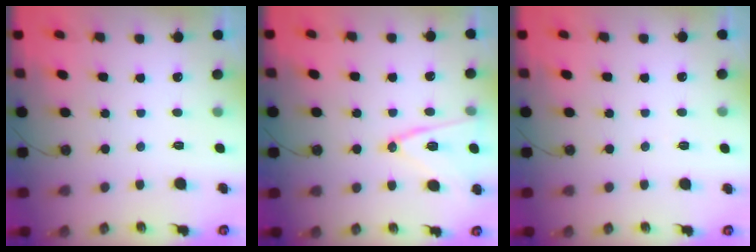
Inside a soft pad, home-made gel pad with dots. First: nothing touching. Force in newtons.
{"total": 13.0, "press": 12.4, "slide": 3.8}
{"total": 4.3, "press": 0.8, "slide": 4.3}